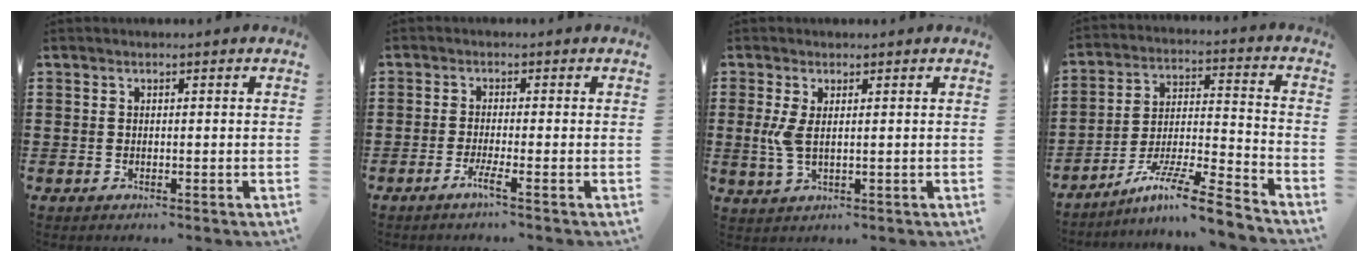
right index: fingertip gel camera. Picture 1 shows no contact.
{"total": 2.9, "force": [-1.8, -0.2, 2.2], "torque": [-0.045, -0.007, -0.035]}
{"total": 3.5, "force": [0.8, 1.4, 3.1], "torque": [-0.080, -0.001, 0.008]}
{"total": 10.1, "force": [-8.1, 0.2, 6.1], "torque": [-0.108, 0.004, -0.160]}